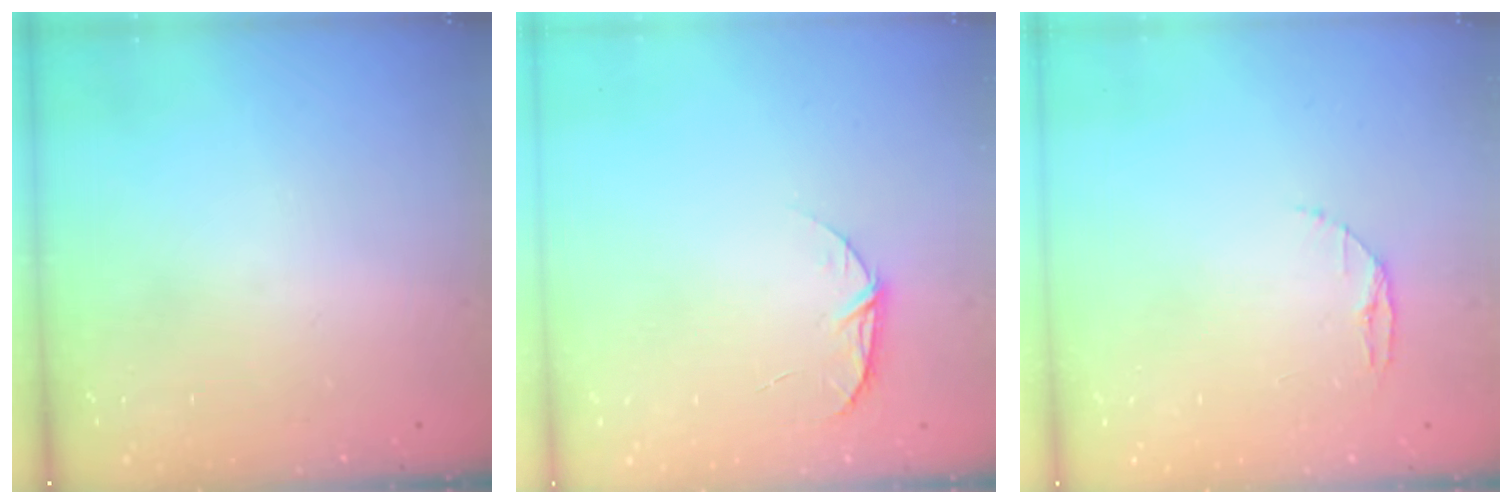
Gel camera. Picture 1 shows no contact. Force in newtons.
{"total": 6.1, "press": 6.1, "slide": 0.7}
{"total": 3.4, "press": 3.4, "slide": 0.4}